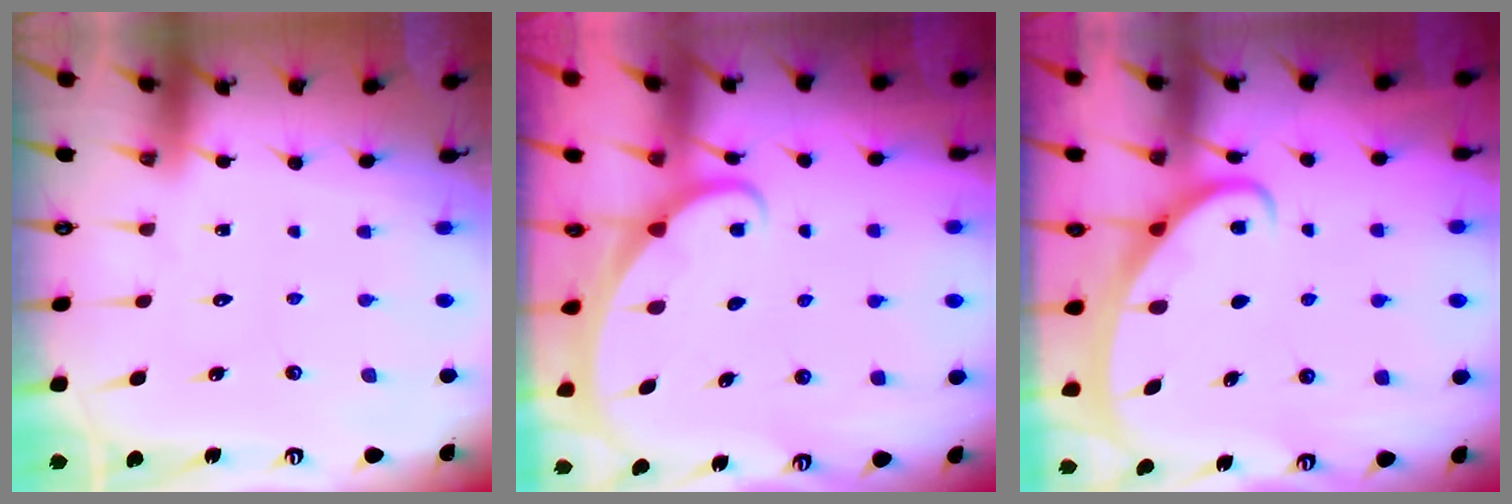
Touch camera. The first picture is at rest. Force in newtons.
{"total": 1.9, "press": 1.9, "slide": 0.1}
{"total": 2.3, "press": 2.3, "slide": 0.3}